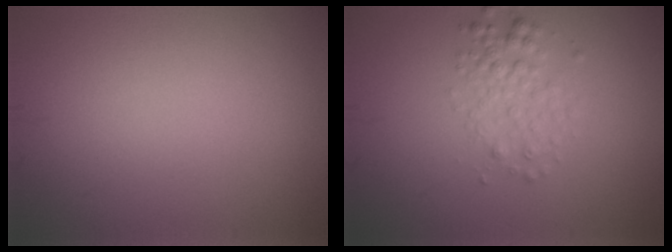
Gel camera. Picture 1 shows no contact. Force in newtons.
{"total": 2.3, "press": 2.3, "slide": 0.1}